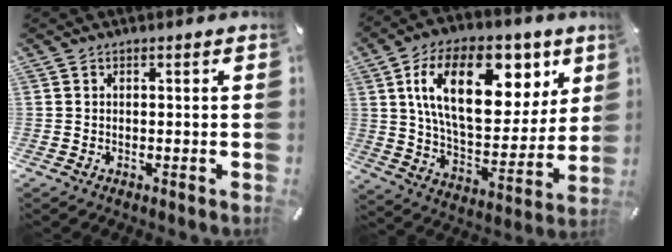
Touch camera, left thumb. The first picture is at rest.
{"total": 23.6, "force": [10.0, 13.1, 17.0], "torque": [-0.284, -0.029, 0.165]}